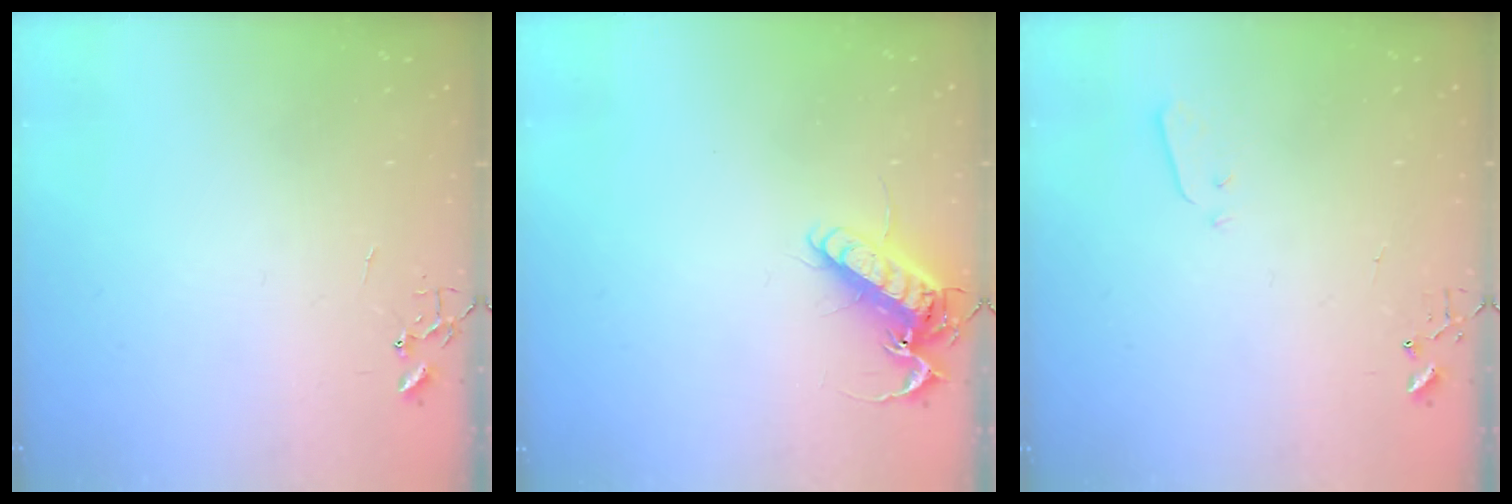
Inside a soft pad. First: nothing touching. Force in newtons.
{"total": 13.4, "press": 13.2, "slide": 2.1}
{"total": 2.2, "press": 2.1, "slide": 0.3}